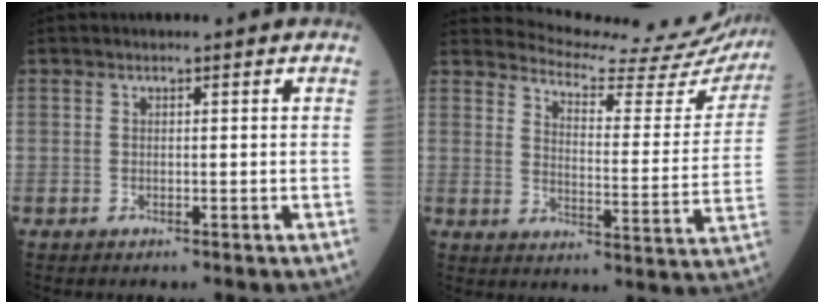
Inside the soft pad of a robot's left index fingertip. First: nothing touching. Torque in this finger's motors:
{"motor_torque": [0.57, -1.57, -0.49, 0.01]}